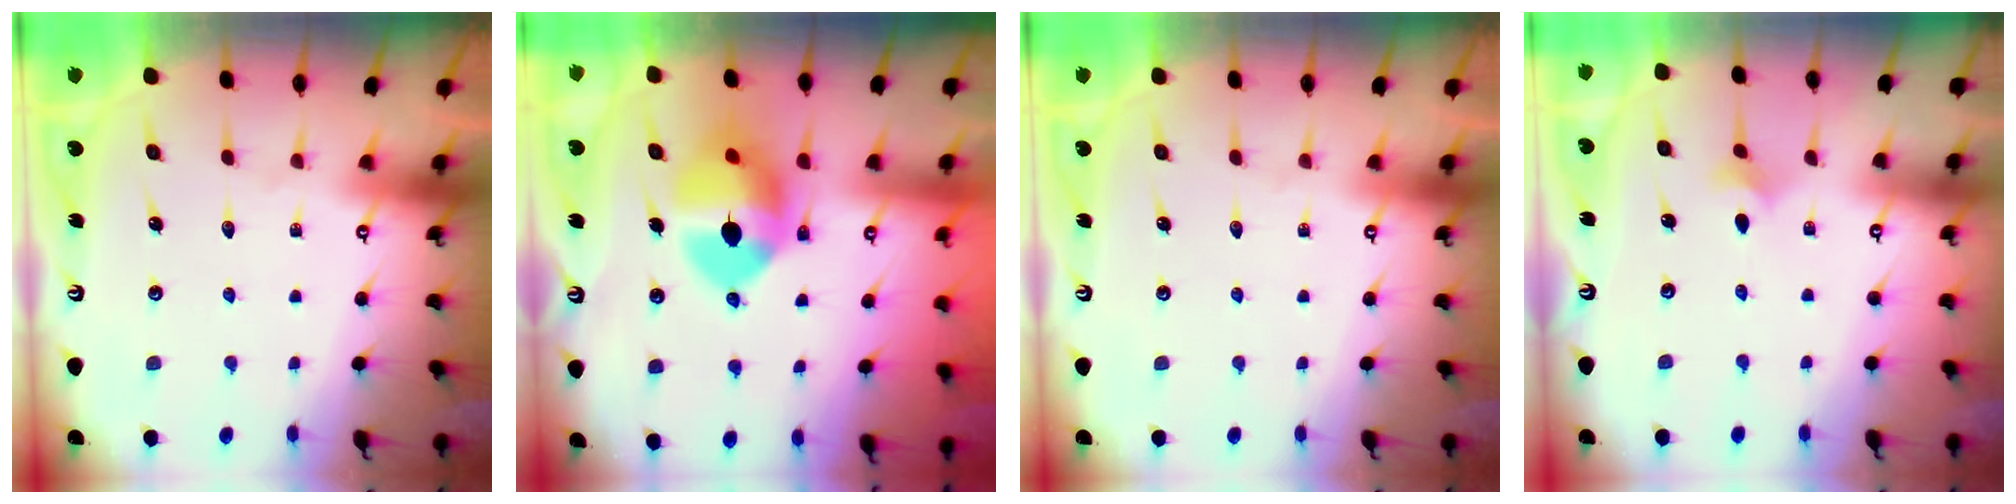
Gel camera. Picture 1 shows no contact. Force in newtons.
{"total": 12.0, "press": 11.8, "slide": 1.9}
{"total": 0.0}
{"total": 2.5, "press": 2.5, "slide": 0.6}